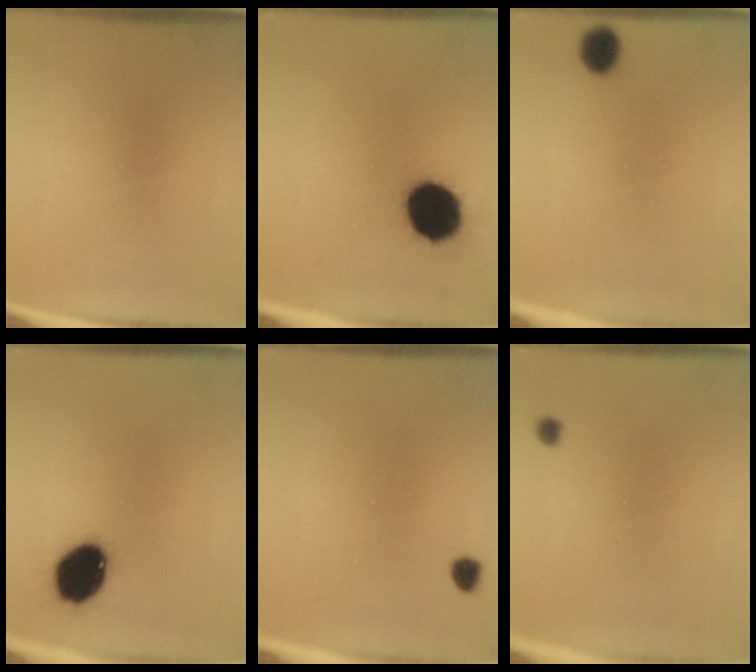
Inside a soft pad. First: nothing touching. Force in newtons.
{"total": 15.3}
{"total": 2.3}
{"total": 12.4}
{"total": 1.7}
{"total": 1.0}